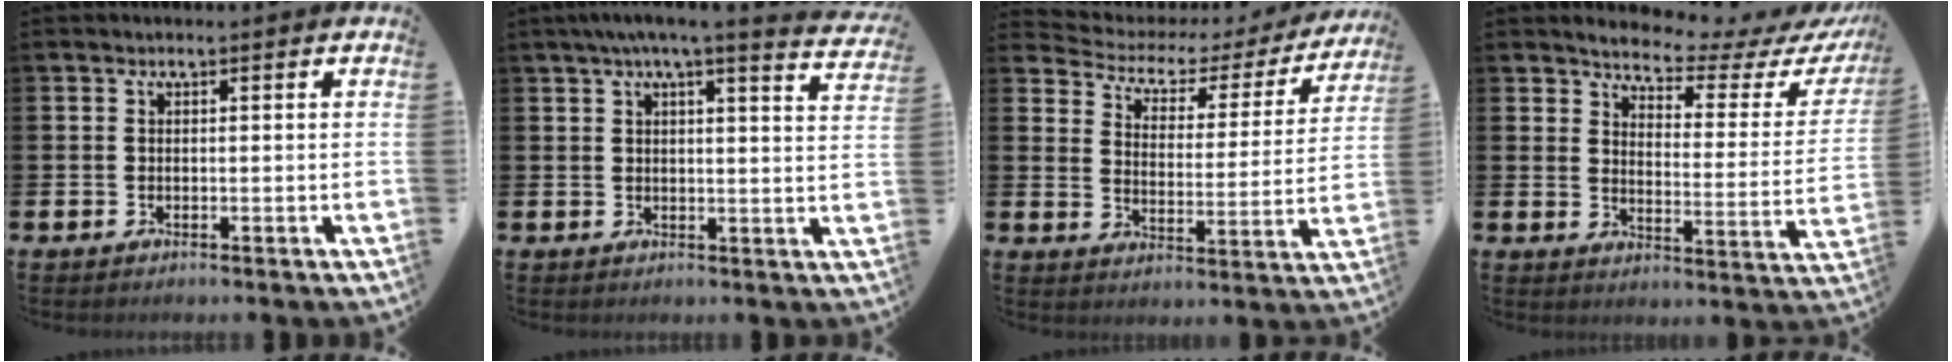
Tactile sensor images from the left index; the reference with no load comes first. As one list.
[{"total": 4.3, "force": [3.6, -0.5, 2.2], "torque": [-0.042, -0.021, 0.057]}, {"total": 3.9, "force": [2.8, 2.5, 1.1], "torque": [-0.047, -0.024, 0.036]}, {"total": 4.6, "force": [4.4, 0.8, 1.2], "torque": [-0.044, -0.040, 0.068]}]